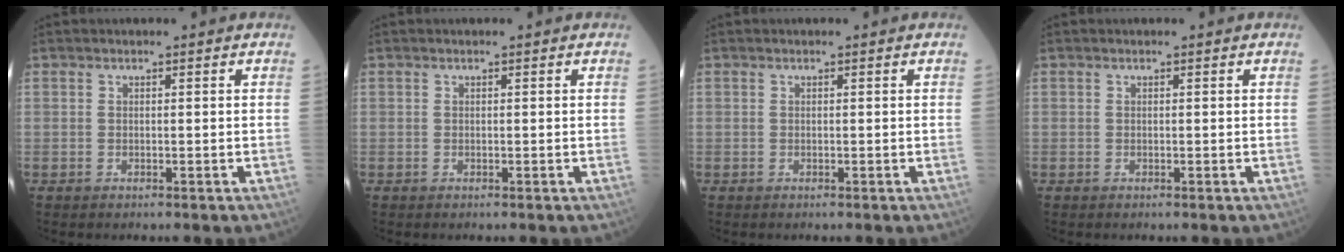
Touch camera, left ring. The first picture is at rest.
{"total": 0.0}
{"total": 0.0}
{"total": 0.0}